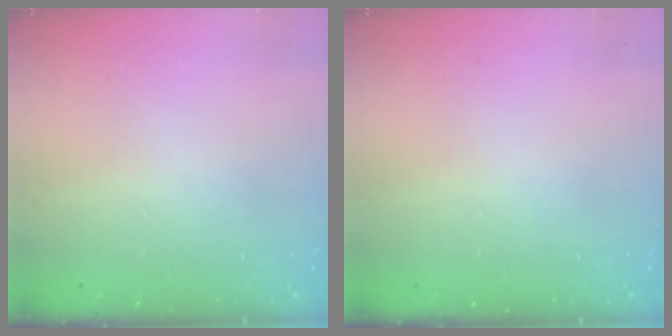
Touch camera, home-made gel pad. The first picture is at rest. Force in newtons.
{"total": 0.0}